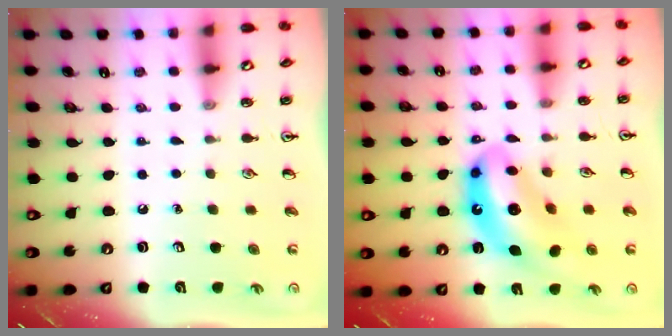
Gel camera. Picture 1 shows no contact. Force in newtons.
{"total": 13.4, "press": 12.6, "slide": 4.6}